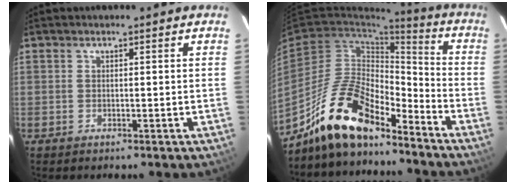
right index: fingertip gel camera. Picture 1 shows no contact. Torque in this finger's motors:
{"motor_torque": [0.62, -0.72, 1.06, 0.21]}